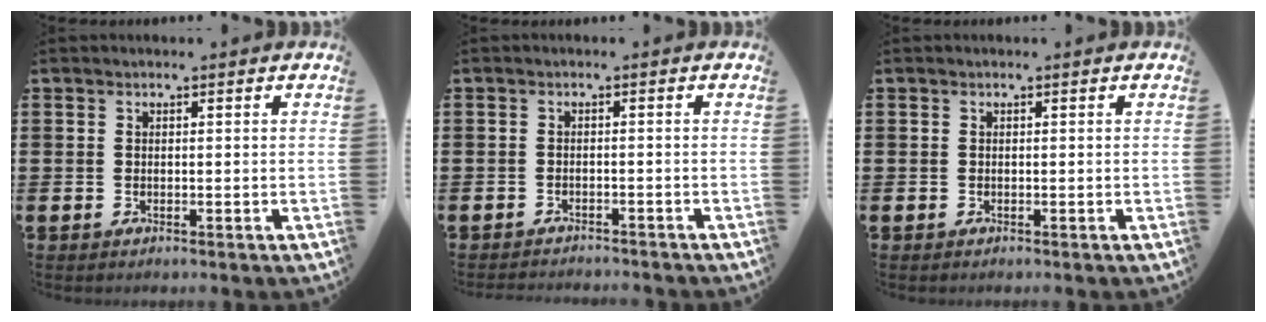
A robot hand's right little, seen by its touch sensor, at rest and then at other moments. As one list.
[{"total": 1.2, "force": [-1.2, -0.1, -0.1], "torque": [-0.002, 0.002, -0.026]}, {"total": 0.0}]